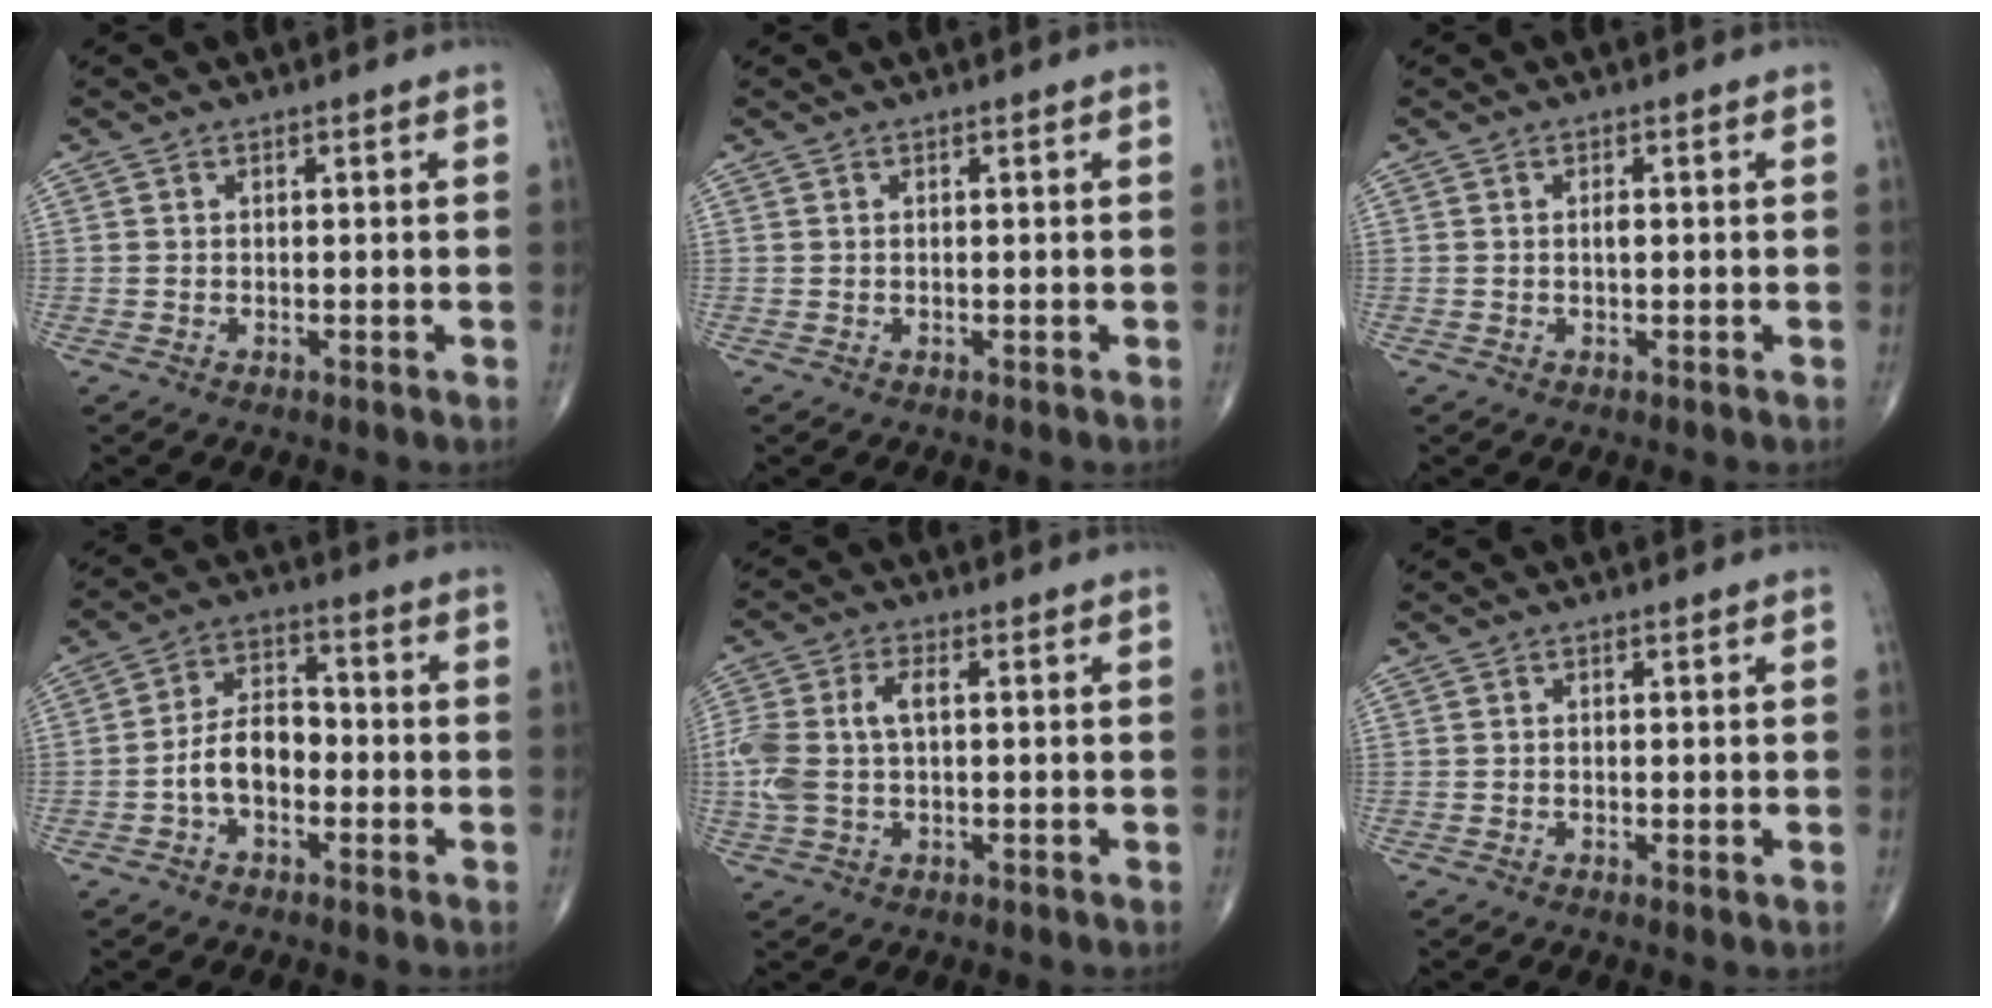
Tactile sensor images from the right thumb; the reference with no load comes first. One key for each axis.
{"total": 0.0}
{"total": 1.0, "fx": 0.0, "fy": 0.4, "fz": 0.9, "tx": -0.013, "ty": 0.001, "tz": -0.001}
{"total": 7.9, "fx": -2.2, "fy": 4.9, "fz": 5.8, "tx": -0.091, "ty": 0.036, "tz": -0.050}
{"total": 8.7, "fx": 0.4, "fy": 4.8, "fz": 7.3, "tx": -0.191, "ty": 0.021, "tz": 0.010}
{"total": 0.6, "fx": -0.1, "fy": 0.1, "fz": 0.5, "tx": -0.013, "ty": -0.003, "tz": -0.004}